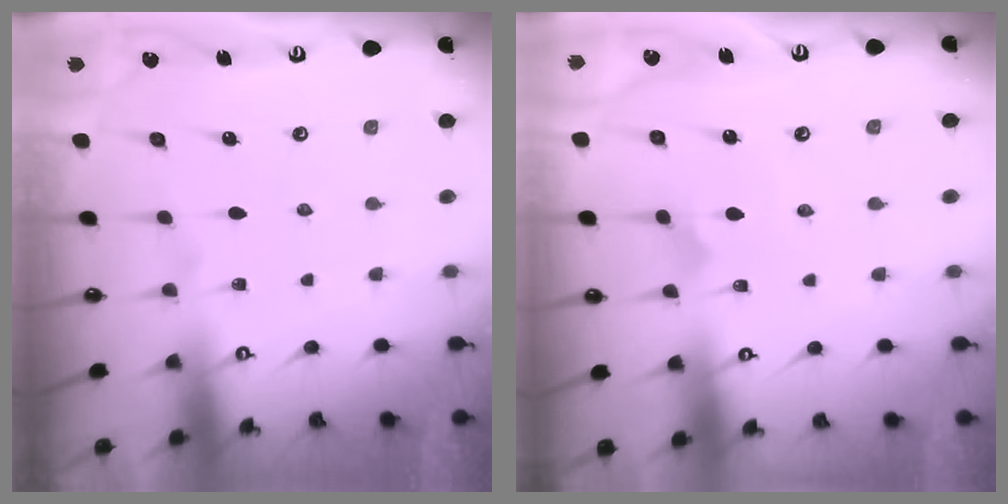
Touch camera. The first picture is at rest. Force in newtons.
{"total": 3.0, "press": 3.0, "slide": 0.2}